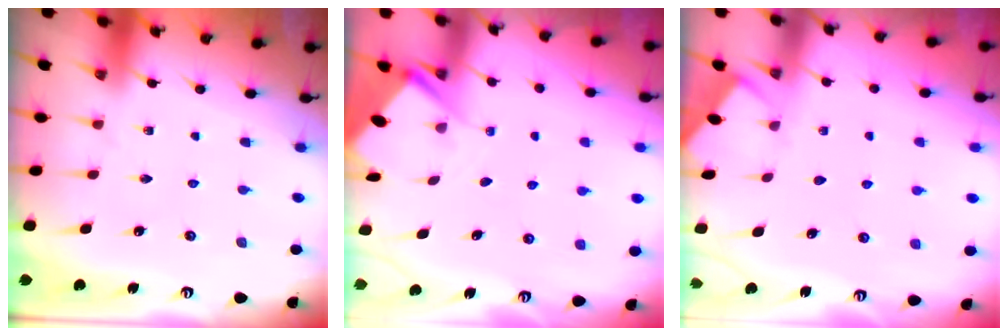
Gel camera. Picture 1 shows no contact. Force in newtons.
{"total": 2.7, "press": 2.7, "slide": 0.3}
{"total": 2.0, "press": 1.9, "slide": 0.3}